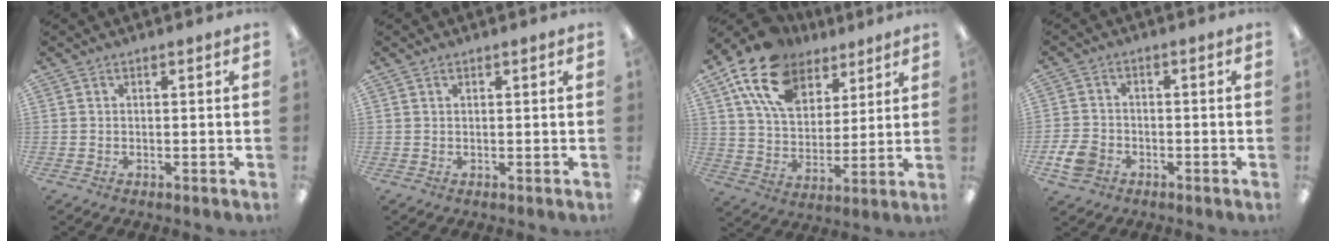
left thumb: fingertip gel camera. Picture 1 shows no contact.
{"total": 0.7, "force": [0.6, 0.2, 0.0], "torque": [-0.002, 0.003, 0.011]}
{"total": 17.4, "force": [11.0, 10.7, 8.2], "torque": [-0.158, -0.038, 0.204]}
{"total": 5.4, "force": [-2.5, 4.0, 2.6], "torque": [-0.062, 0.011, -0.047]}